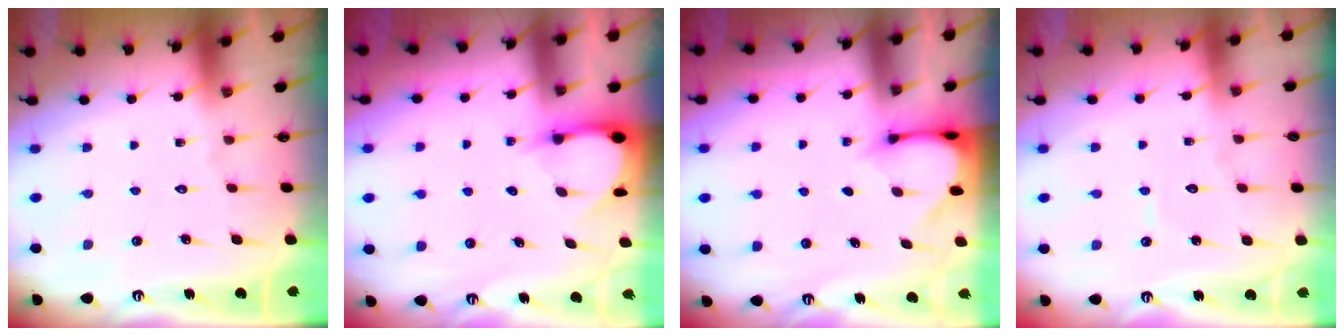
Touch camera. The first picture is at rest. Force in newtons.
{"total": 3.4, "press": 3.4, "slide": 0.3}
{"total": 3.3, "press": 3.3, "slide": 0.3}
{"total": 3.9, "press": 3.9, "slide": 0.2}